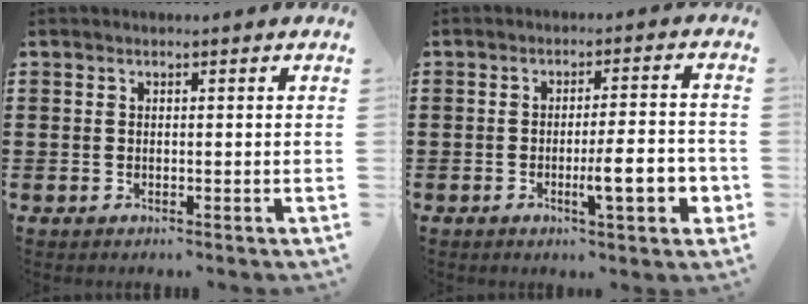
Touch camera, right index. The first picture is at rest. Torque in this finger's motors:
{"motor_torque": [0.28, -0.07, 0.23, 0.07]}